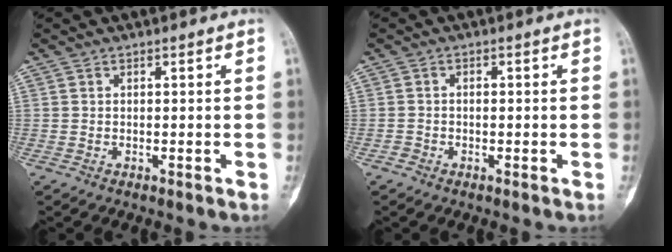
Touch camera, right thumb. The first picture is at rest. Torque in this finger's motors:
{"motor_torque": [-0.38, -0.50, 0.32, -0.04, 0.03]}